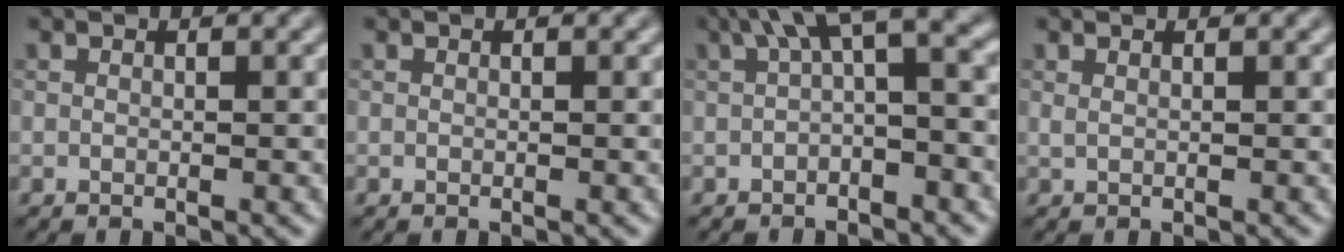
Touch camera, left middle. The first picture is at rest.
{"total": 0.0}
{"total": 5.4, "force": [1.2, 1.8, 5.0], "torque": [-0.069, 0.020, 0.005]}
{"total": 0.7, "force": [0.4, 0.3, 0.5], "torque": [-0.010, 0.002, 0.001]}